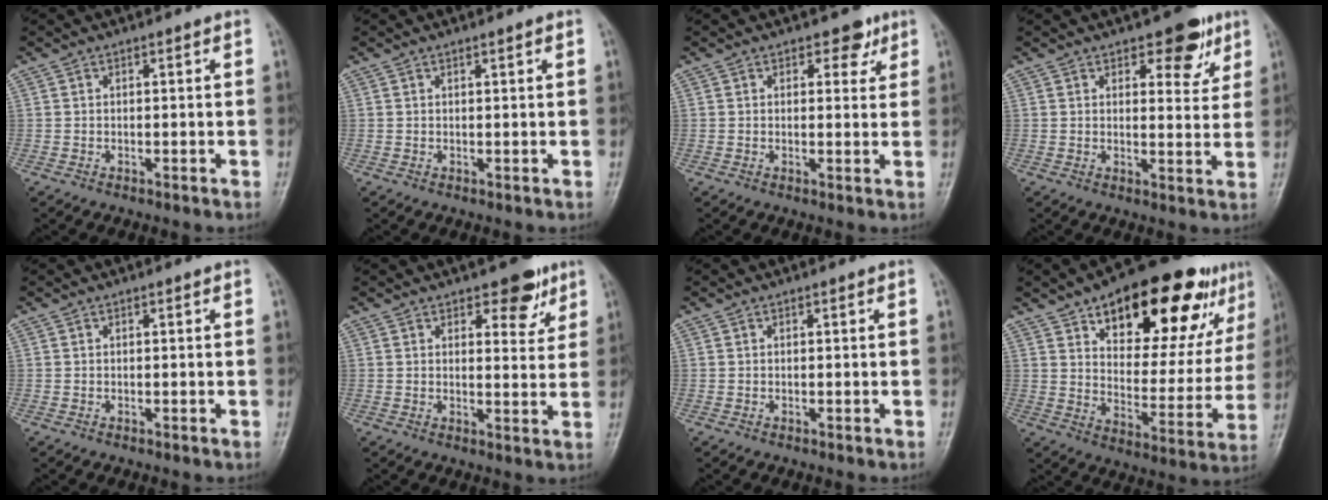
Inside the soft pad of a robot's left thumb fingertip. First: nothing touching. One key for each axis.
{"total": 0.8, "fx": 0.5, "fy": 0.2, "fz": 0.6, "tx": -0.007, "ty": 0.000, "tz": 0.007}
{"total": 3.7, "fx": 2.1, "fy": 2.4, "fz": 1.8, "tx": 0.005, "ty": -0.007, "tz": 0.025}
{"total": 7.4, "fx": 4.3, "fy": 3.7, "fz": 4.7, "tx": -0.026, "ty": -0.020, "tz": 0.055}
{"total": 0.0}
{"total": 6.5, "fx": 4.0, "fy": 3.2, "fz": 3.9, "tx": -0.019, "ty": -0.021, "tz": 0.052}
{"total": 0.0}
{"total": 26.3, "fx": 14.7, "fy": 11.4, "fz": 18.6, "tx": -0.217, "ty": -0.033, "tz": 0.220}